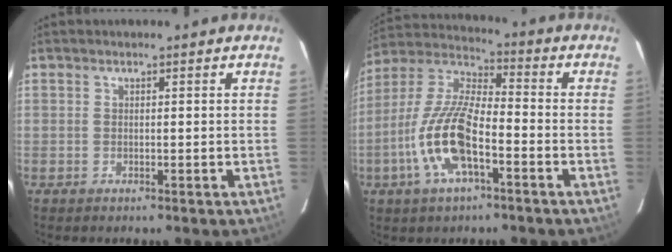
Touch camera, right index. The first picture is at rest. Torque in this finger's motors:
{"motor_torque": [1.95, -0.19, 1.05, 0.21]}